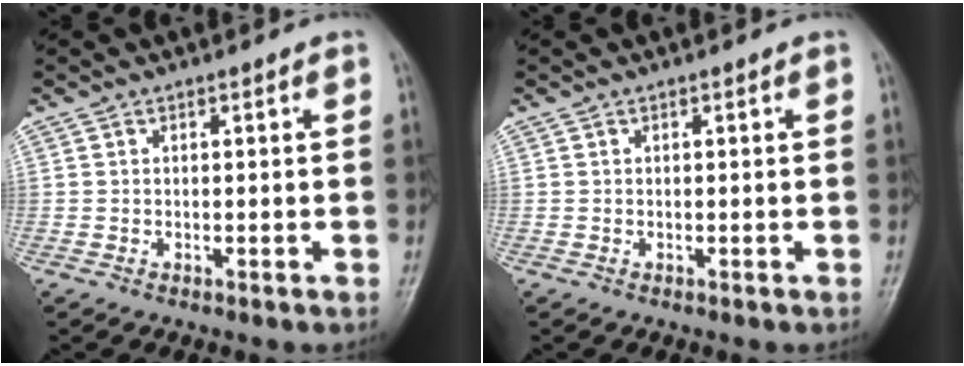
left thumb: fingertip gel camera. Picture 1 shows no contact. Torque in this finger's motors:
{"motor_torque": [0.00, 0.00, -0.01, -0.01, 0.00]}